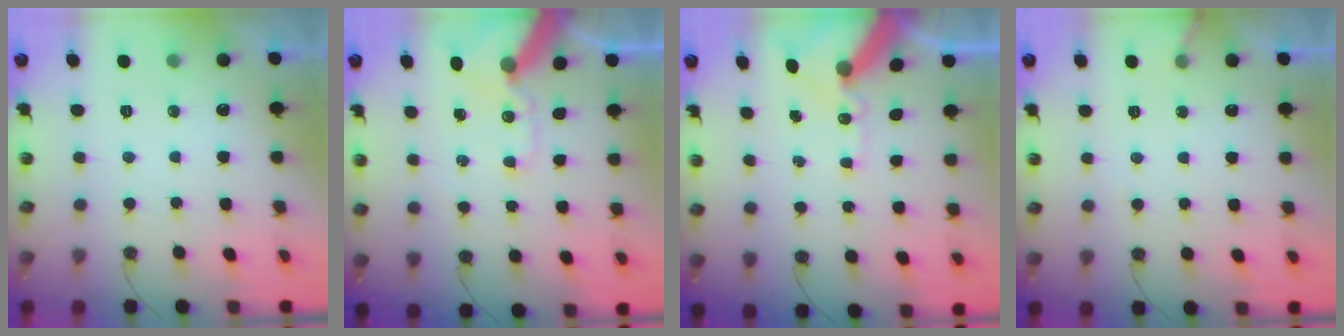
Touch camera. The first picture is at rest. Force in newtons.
{"total": 12.2, "press": 12.1, "slide": 1.6}
{"total": 12.7, "press": 12.5, "slide": 1.9}
{"total": 4.3, "press": 4.3, "slide": 0.2}